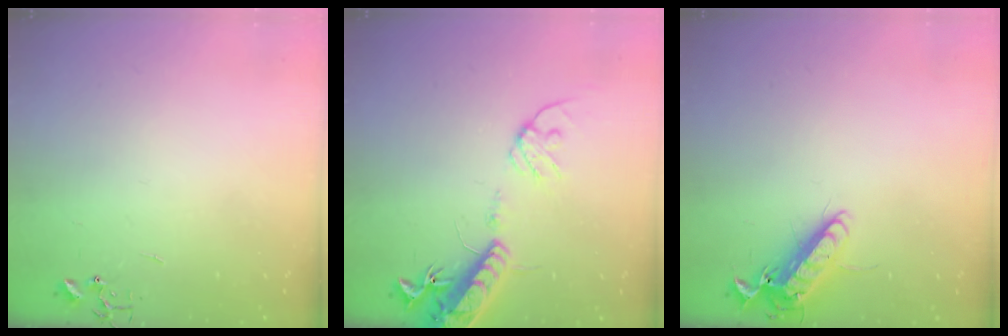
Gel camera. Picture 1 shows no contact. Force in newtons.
{"total": 16.1, "press": 15.7, "slide": 3.6}
{"total": 12.8, "press": 12.7, "slide": 1.8}